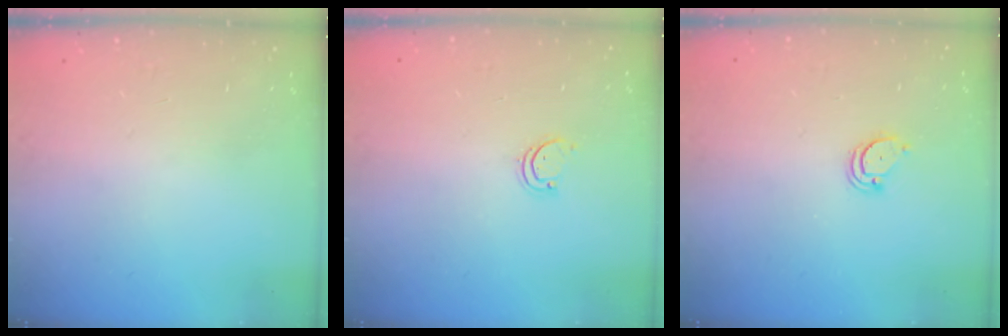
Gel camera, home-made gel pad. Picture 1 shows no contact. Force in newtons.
{"total": 1.7, "press": 1.7, "slide": 0.3}
{"total": 2.1, "press": 2.1, "slide": 0.2}